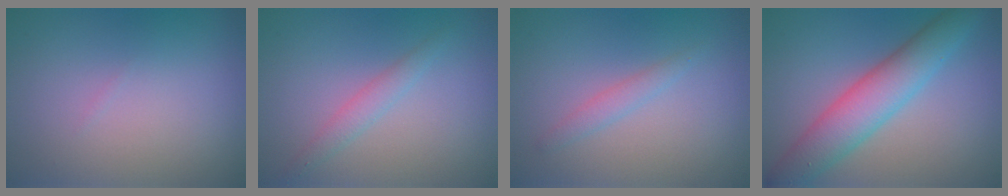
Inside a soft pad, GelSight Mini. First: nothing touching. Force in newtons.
{"total": 1.6, "press": 1.6, "slide": 0.1}
{"total": 1.3, "press": 1.3, "slide": 0.0}
{"total": 6.0, "press": 6.0, "slide": 0.1}